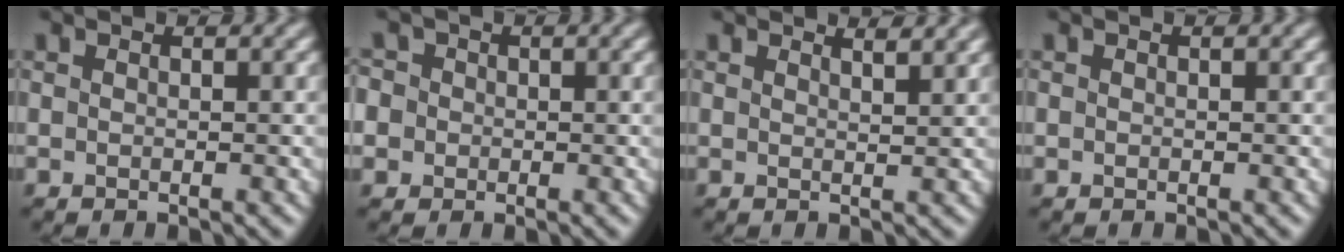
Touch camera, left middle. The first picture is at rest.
{"total": 3.7, "force": [1.0, 3.4, 1.1], "torque": [-0.016, 0.032, -0.016]}
{"total": 2.7, "force": [2.4, 0.6, 0.9], "torque": [0.002, 0.014, 0.012]}
{"total": 0.0}